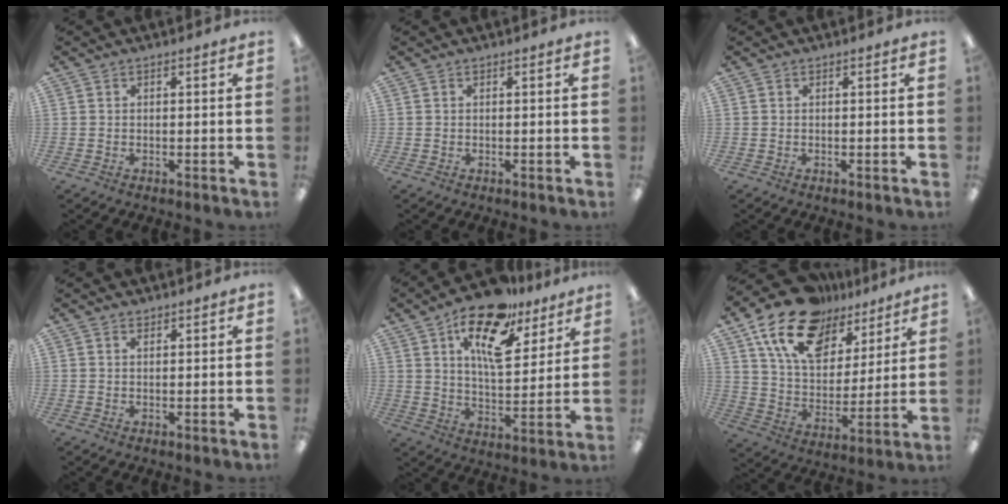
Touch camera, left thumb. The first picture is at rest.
{"total": 0.0}
{"total": 0.0}
{"total": 0.9, "force": [0.8, 0.3, 0.2], "torque": [-0.006, -0.001, 0.015]}
{"total": 18.4, "force": [11.7, 8.1, 11.8], "torque": [-0.181, -0.056, 0.195]}
{"total": 18.5, "force": [12.1, 10.6, 9.1], "torque": [-0.173, -0.059, 0.220]}